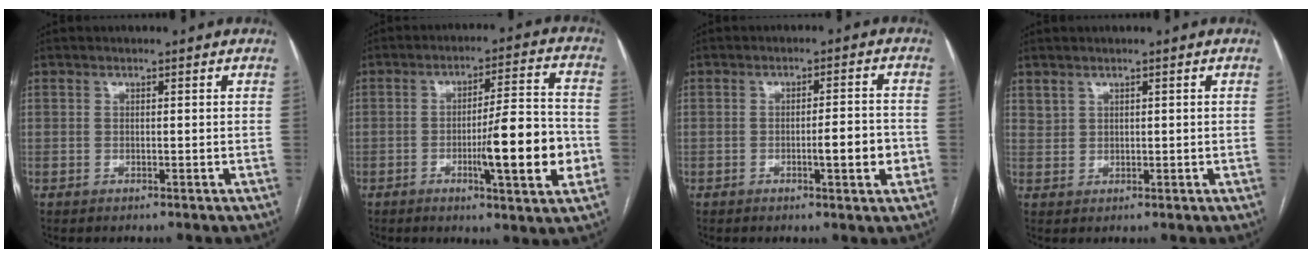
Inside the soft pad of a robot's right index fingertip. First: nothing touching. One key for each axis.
{"total": 12.9, "fx": -3.4, "fy": 1.1, "fz": 12.4, "tx": -0.185, "ty": -0.001, "tz": -0.051}
{"total": 5.4, "fx": -1.5, "fy": 0.8, "fz": 5.1, "tx": -0.072, "ty": 0.002, "tz": -0.018}
{"total": 1.6, "fx": 1.3, "fy": 0.8, "fz": 0.4, "tx": -0.006, "ty": 0.005, "tz": 0.030}